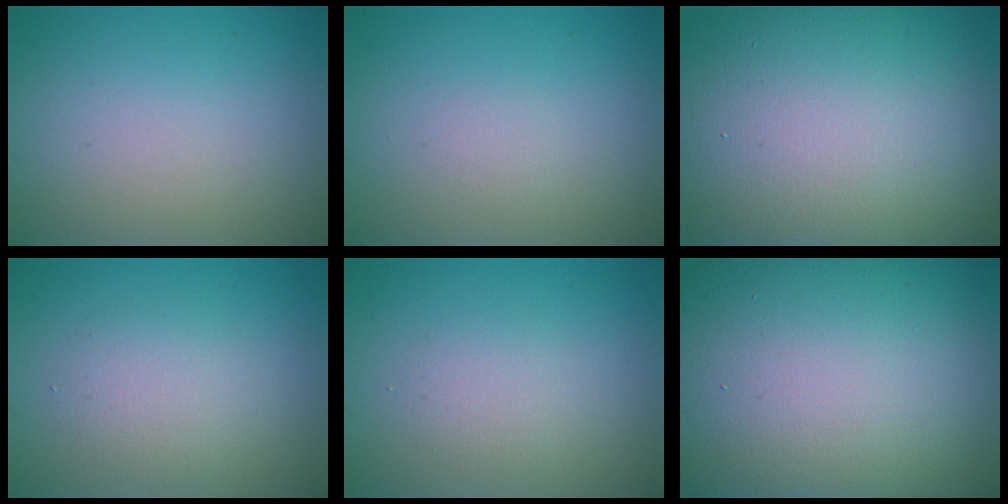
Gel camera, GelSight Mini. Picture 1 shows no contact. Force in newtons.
{"total": 0.5, "press": 0.5, "slide": 0.1}
{"total": 20.5, "press": 20.5, "slide": 1.4}
{"total": 2.5, "press": 2.5, "slide": 0.2}
{"total": 1.6, "press": 1.6, "slide": 0.2}
{"total": 23.7, "press": 23.6, "slide": 1.3}